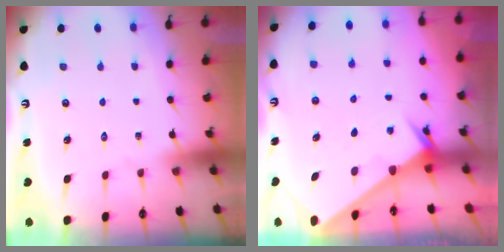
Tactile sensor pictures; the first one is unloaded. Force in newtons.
{"total": 2.0, "press": 2.0, "slide": 0.1}